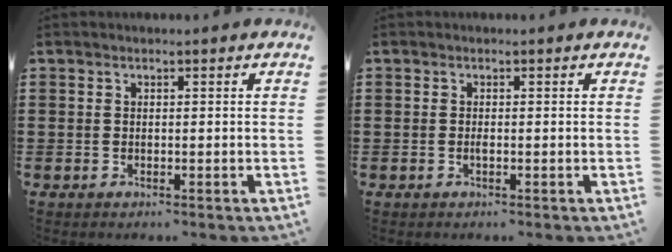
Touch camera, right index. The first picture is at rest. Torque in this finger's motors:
{"motor_torque": [0.80, 1.34, 0.10, 0.00]}